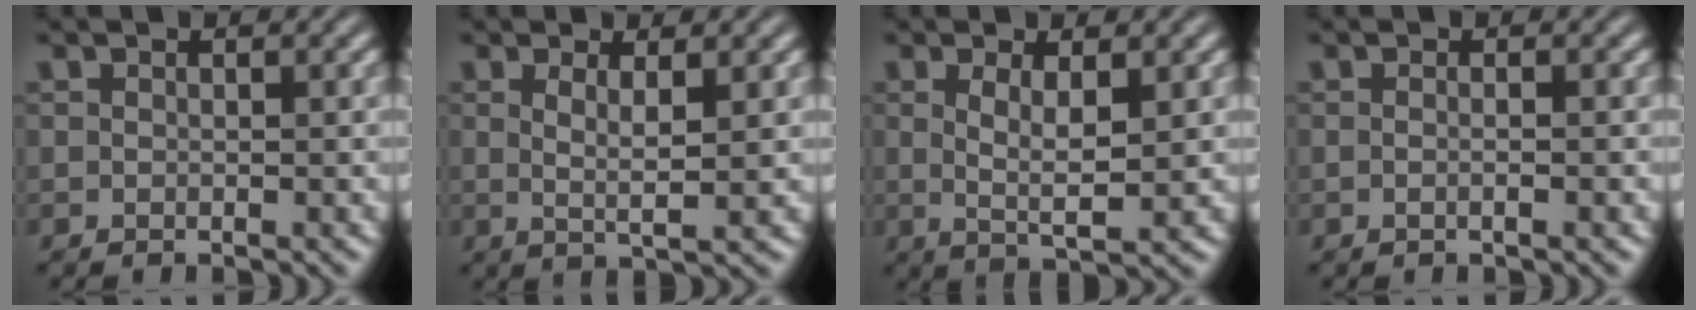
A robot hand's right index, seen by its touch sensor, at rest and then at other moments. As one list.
[{"total": 2.6, "force": [0.6, -0.6, 2.5], "torque": [-0.039, -0.011, 0.016]}, {"total": 3.5, "force": [0.3, 0.3, 3.5], "torque": [-0.056, -0.015, 0.015]}, {"total": 1.0, "force": [-0.7, -0.4, 0.7], "torque": [-0.017, -0.005, -0.009]}]